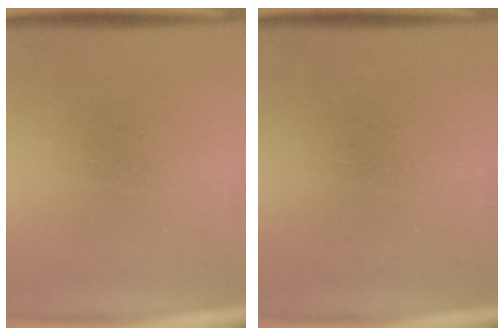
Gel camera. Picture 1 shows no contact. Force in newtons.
{"total": 0.0}